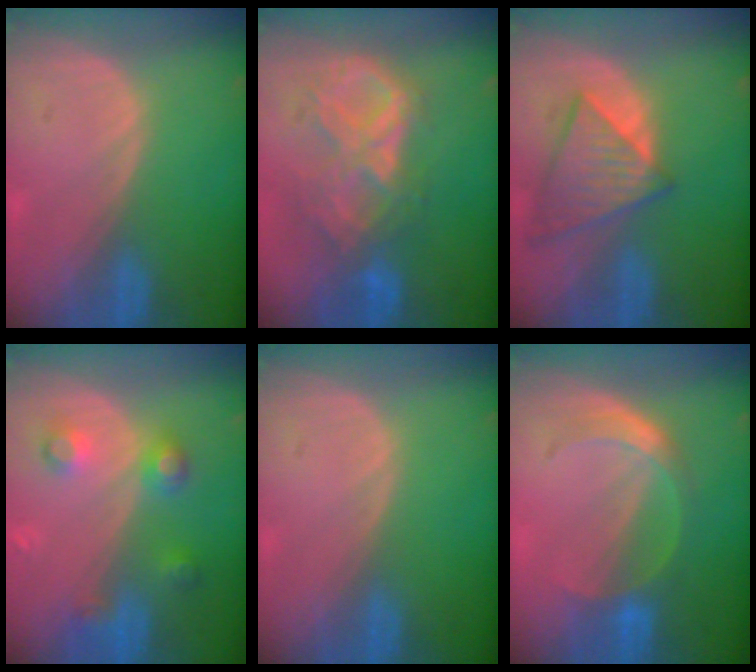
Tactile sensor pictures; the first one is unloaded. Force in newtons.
{"total": 9.3, "press": 8.0, "slide": 4.9}
{"total": 8.0, "press": 7.2, "slide": 3.5}
{"total": 5.1, "press": 5.1, "slide": 0.1}
{"total": 0.0}
{"total": 4.9, "press": 4.9, "slide": 0.3}